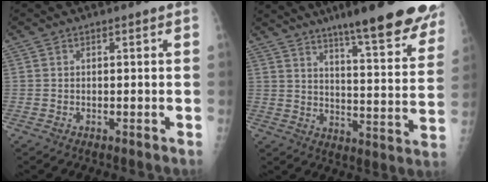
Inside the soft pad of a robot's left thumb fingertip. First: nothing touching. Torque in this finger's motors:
{"motor_torque": [3.88, 1.13, 1.60, -1.08, 0.28]}